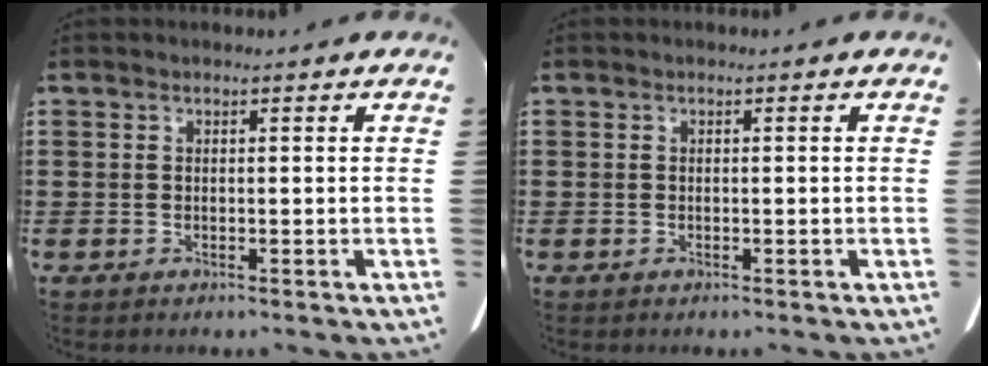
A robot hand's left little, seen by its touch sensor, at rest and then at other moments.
{"total": 0.0}